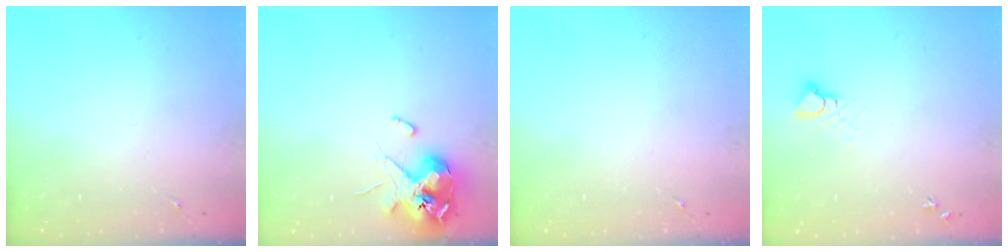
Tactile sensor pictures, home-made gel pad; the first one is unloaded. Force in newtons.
{"total": 12.4, "press": 12.3, "slide": 1.8}
{"total": 0.0}
{"total": 3.9, "press": 3.9, "slide": 0.2}